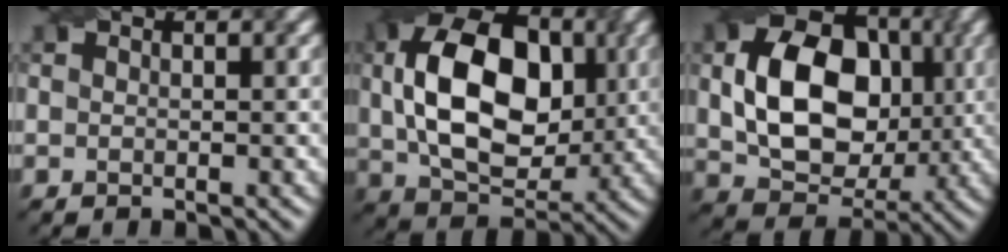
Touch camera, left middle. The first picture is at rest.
{"total": 12.9, "force": [1.4, 8.5, 9.6], "torque": [-0.186, 0.005, 0.030]}
{"total": 10.4, "force": [0.9, 7.6, 7.1], "torque": [-0.144, 0.000, 0.024]}